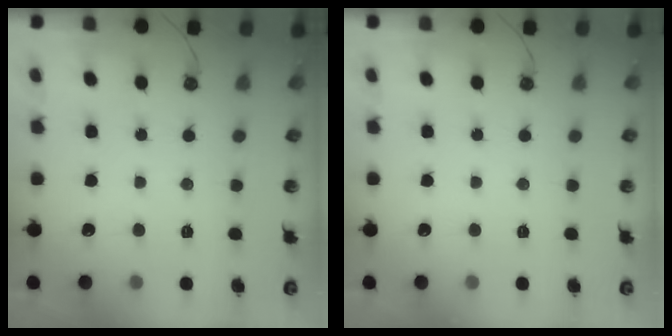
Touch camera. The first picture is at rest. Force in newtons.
{"total": 0.0}